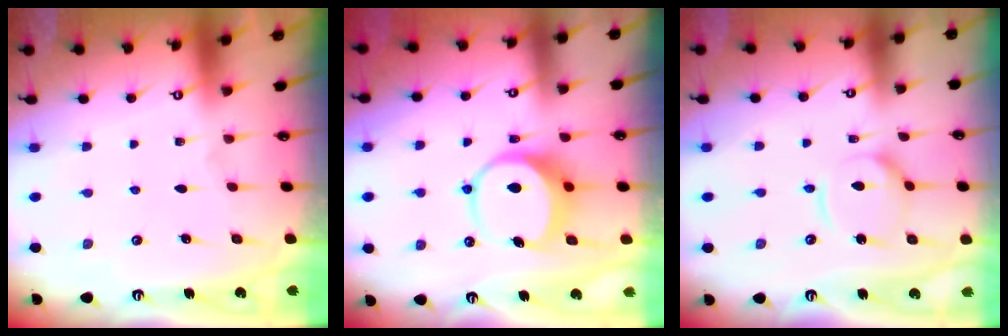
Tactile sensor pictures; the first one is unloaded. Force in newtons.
{"total": 7.8, "press": 7.7, "slide": 1.1}
{"total": 10.7, "press": 10.6, "slide": 0.9}